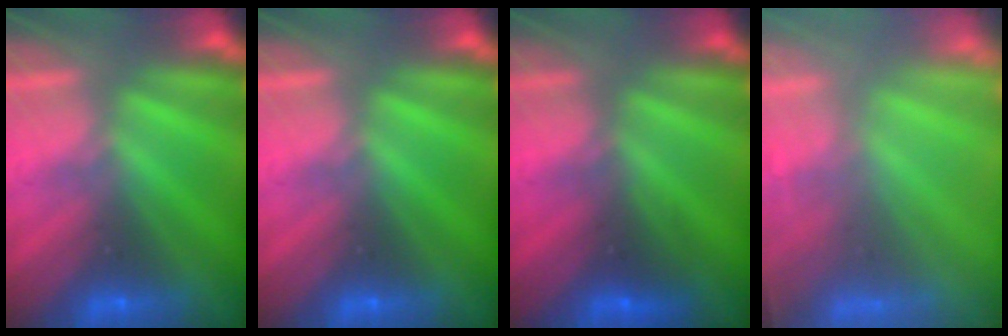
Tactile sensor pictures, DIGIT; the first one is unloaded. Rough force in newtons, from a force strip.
{"total": 0.0}
{"total": 2.5}
{"total": 7.2}